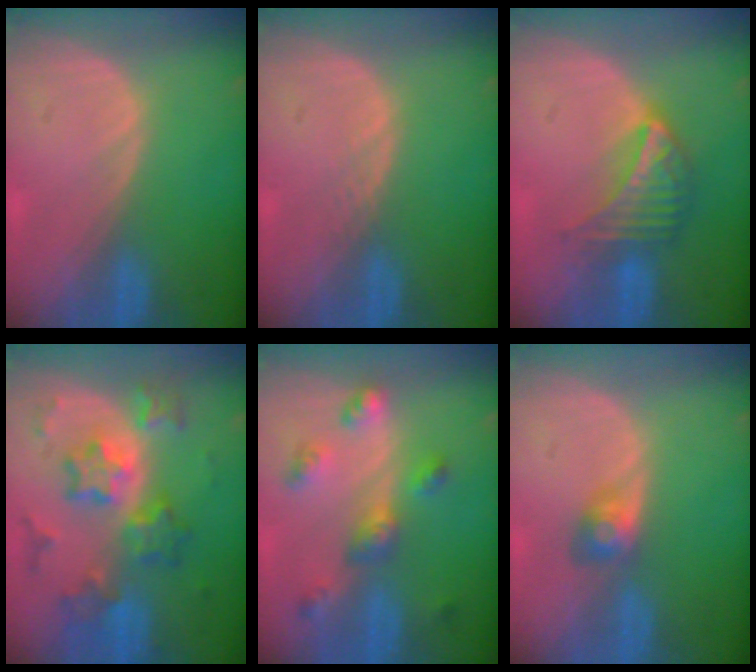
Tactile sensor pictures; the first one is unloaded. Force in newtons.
{"total": 1.0, "press": 1.0, "slide": 0.1}
{"total": 7.3, "press": 6.3, "slide": 3.5}
{"total": 9.4, "press": 9.4, "slide": 0.7}
{"total": 6.5, "press": 5.8, "slide": 3.0}
{"total": 2.9, "press": 2.7, "slide": 1.2}